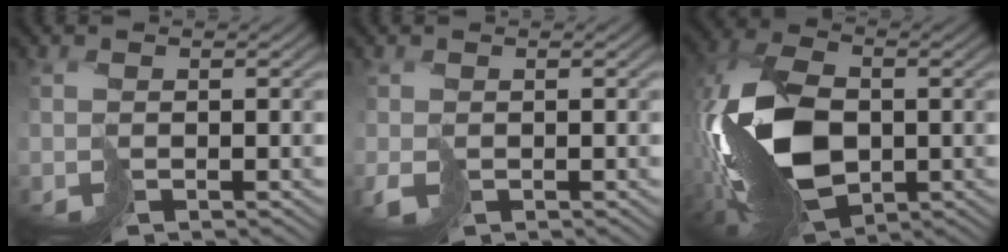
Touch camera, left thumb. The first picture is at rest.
{"total": 1.1, "force": [-0.4, 0.9, 0.5], "torque": [-0.022, -0.007, -0.005]}
{"total": 14.3, "force": [-3.0, 8.5, 11.1], "torque": [-0.260, -0.011, -0.058]}